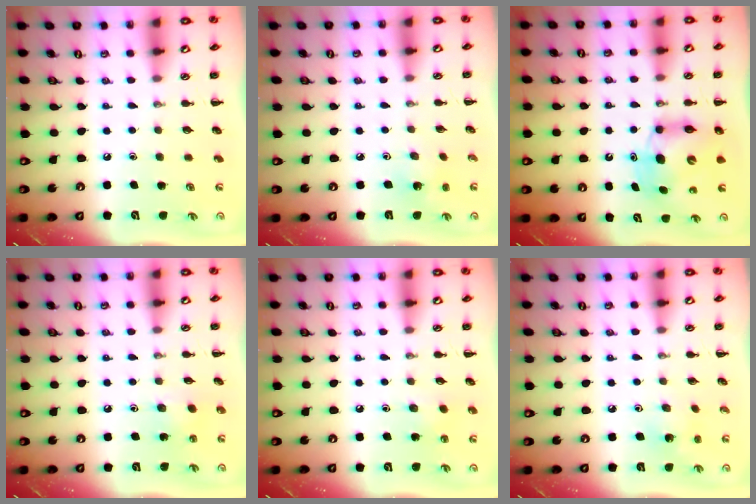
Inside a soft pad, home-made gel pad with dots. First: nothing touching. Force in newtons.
{"total": 1.5, "press": 1.4, "slide": 0.5}
{"total": 7.7, "press": 7.6, "slide": 1.2}
{"total": 3.2, "press": 3.1, "slide": 0.9}
{"total": 2.1, "press": 2.0, "slide": 0.8}
{"total": 1.8, "press": 1.7, "slide": 0.5}